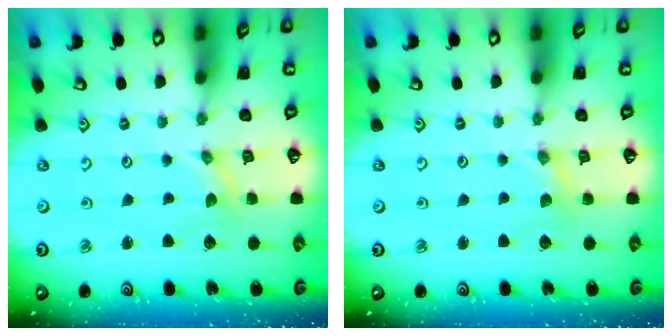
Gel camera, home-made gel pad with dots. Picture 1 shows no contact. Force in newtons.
{"total": 1.4, "press": 1.4, "slide": 0.3}